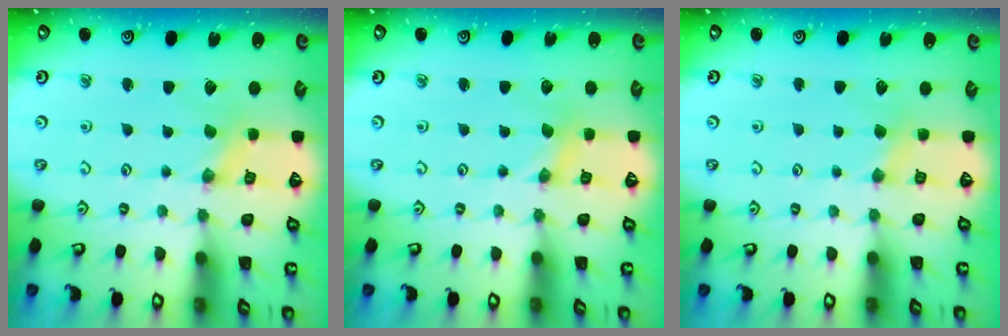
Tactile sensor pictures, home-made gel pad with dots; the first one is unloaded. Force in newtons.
{"total": 0.0}
{"total": 2.3, "press": 2.3, "slide": 0.4}